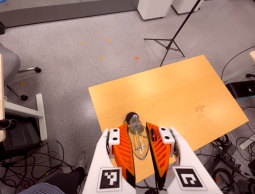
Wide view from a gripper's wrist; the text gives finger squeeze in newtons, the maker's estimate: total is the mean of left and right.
{"total": 23.7, "left": 25.8, "right": 21.6}